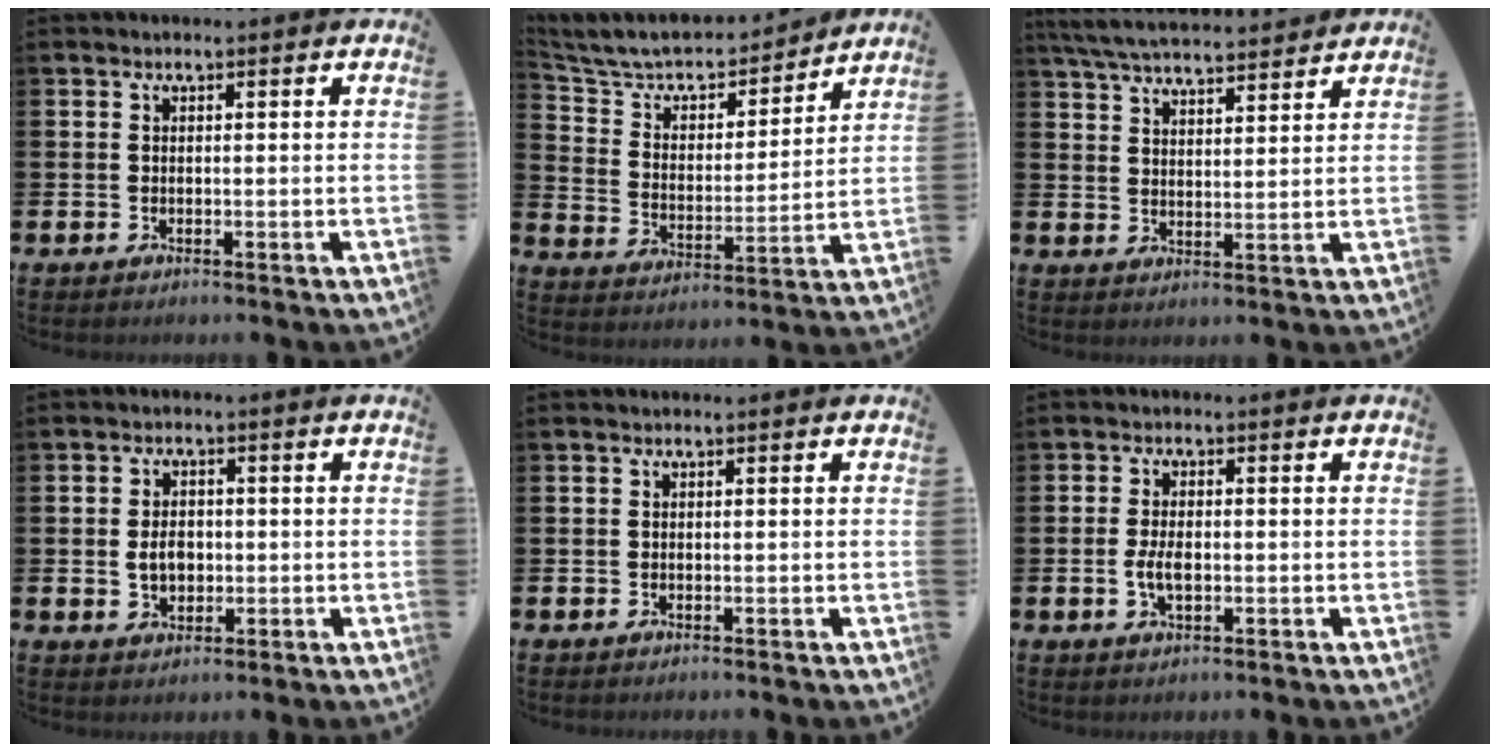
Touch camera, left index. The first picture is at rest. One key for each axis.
{"total": 7.7, "fx": 7.0, "fy": 2.7, "fz": 2.0, "tx": -0.085, "ty": -0.049, "tz": 0.120}
{"total": 6.1, "fx": 5.9, "fy": 0.6, "fz": 1.3, "tx": -0.053, "ty": -0.031, "tz": 0.107}
{"total": 3.4, "fx": -0.2, "fy": 2.4, "fz": 2.3, "tx": -0.025, "ty": -0.001, "tz": -0.010}
{"total": 0.0}
{"total": 3.3, "fx": -0.3, "fy": 1.6, "fz": 2.8, "tx": -0.039, "ty": -0.002, "tz": -0.010}